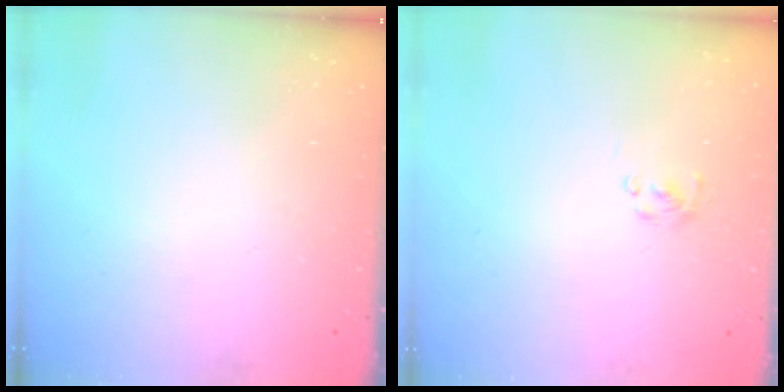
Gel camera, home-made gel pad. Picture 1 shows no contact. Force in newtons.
{"total": 1.4, "press": 1.0, "slide": 0.9}